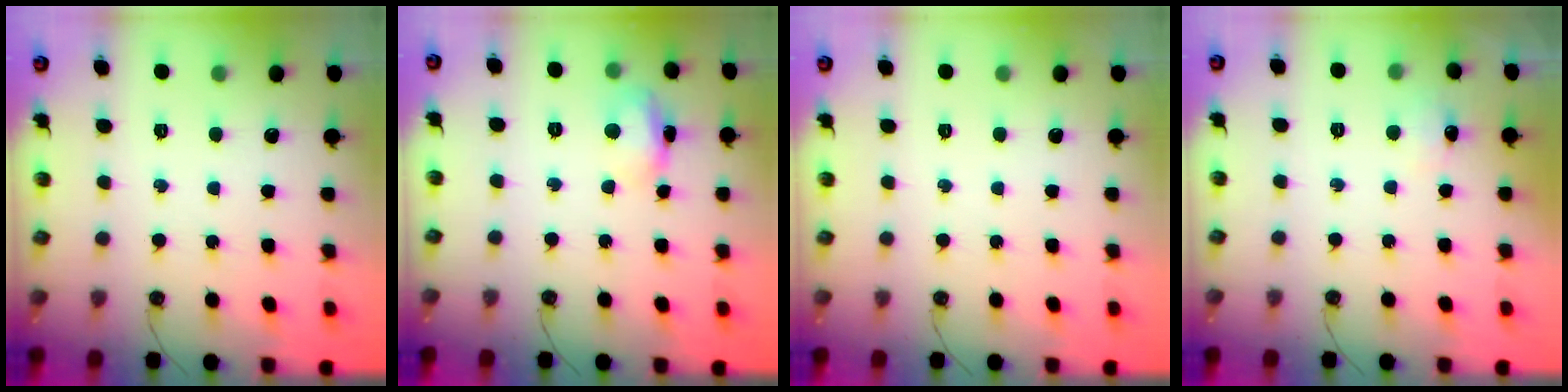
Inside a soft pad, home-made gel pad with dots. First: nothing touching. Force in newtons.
{"total": 8.7, "press": 8.6, "slide": 0.5}
{"total": 0.0}
{"total": 6.4, "press": 6.3, "slide": 0.9}